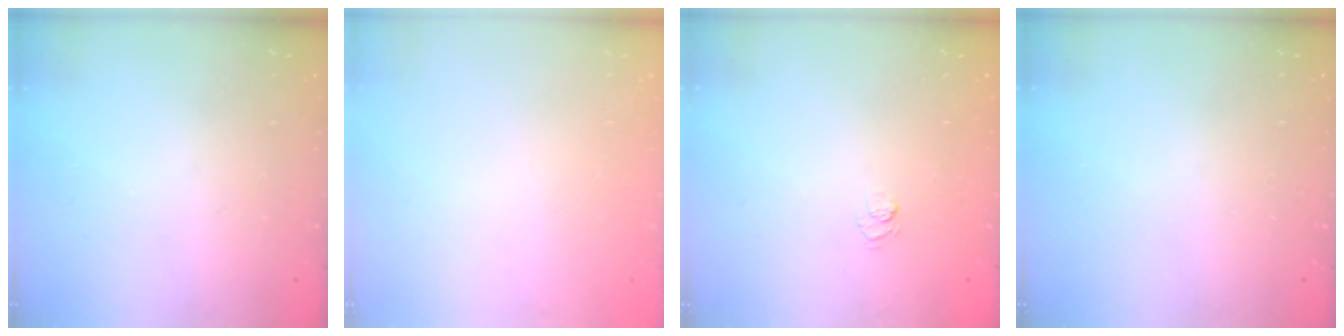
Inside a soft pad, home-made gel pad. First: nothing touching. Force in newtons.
{"total": 2.7, "press": 2.6, "slide": 0.8}
{"total": 4.5, "press": 4.3, "slide": 1.2}
{"total": 0.0}